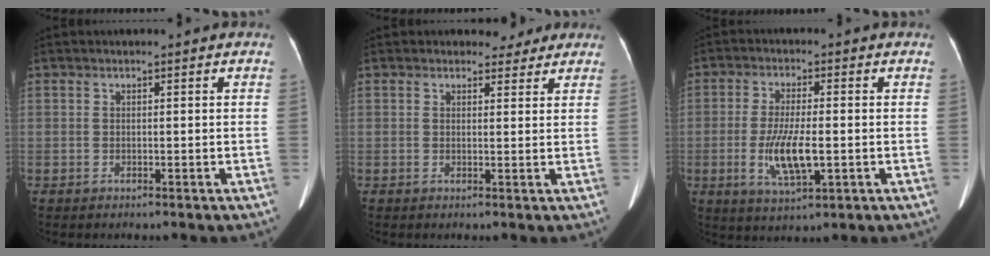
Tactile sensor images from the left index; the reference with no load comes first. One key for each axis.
{"total": 2.9, "fx": 2.5, "fy": 1.5, "fz": 0.2, "tx": 0.002, "ty": -0.003, "tz": 0.025}
{"total": 7.5, "fx": -1.5, "fy": 1.7, "fz": 7.2, "tx": -0.145, "ty": -0.012, "tz": -0.024}